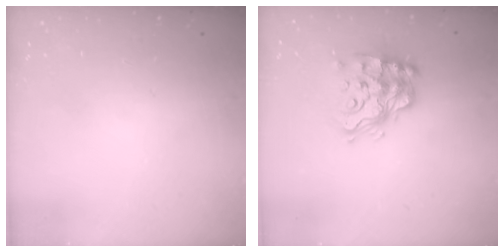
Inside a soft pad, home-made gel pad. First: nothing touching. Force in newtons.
{"total": 16.0, "press": 15.9, "slide": 1.1}